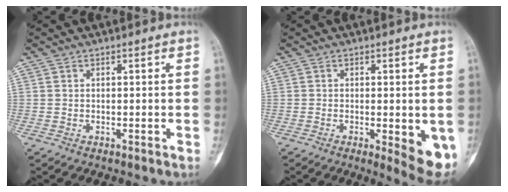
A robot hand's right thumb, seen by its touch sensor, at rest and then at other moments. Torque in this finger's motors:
{"motor_torque": [0.19, 0.40, -0.21, -0.02, 0.01]}